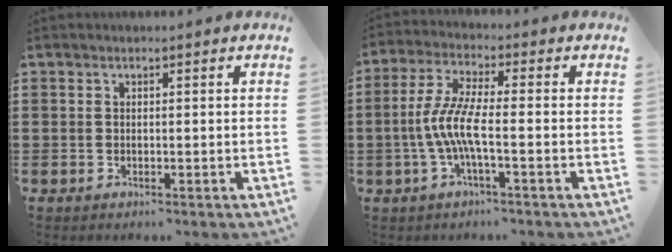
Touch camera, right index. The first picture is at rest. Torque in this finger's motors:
{"motor_torque": [1.39, -0.69, 0.88, 0.21]}